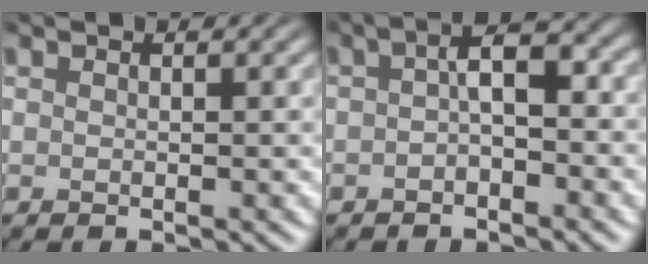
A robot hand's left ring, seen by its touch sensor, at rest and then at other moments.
{"total": 3.1, "force": [-0.8, 1.2, 2.8], "torque": [-0.050, 0.011, -0.021]}